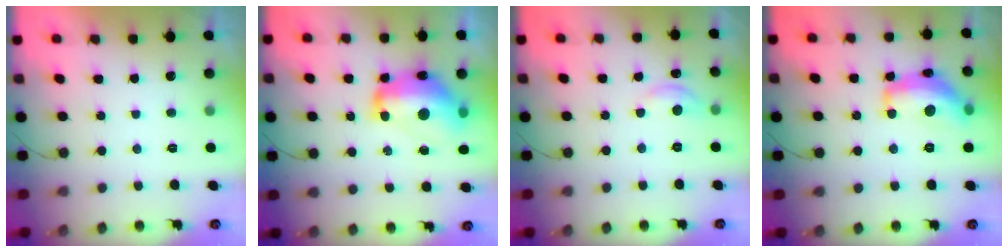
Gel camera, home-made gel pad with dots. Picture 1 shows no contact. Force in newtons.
{"total": 16.8, "press": 16.7, "slide": 1.0}
{"total": 5.9, "press": 5.9, "slide": 0.8}
{"total": 16.1, "press": 16.1, "slide": 0.8}